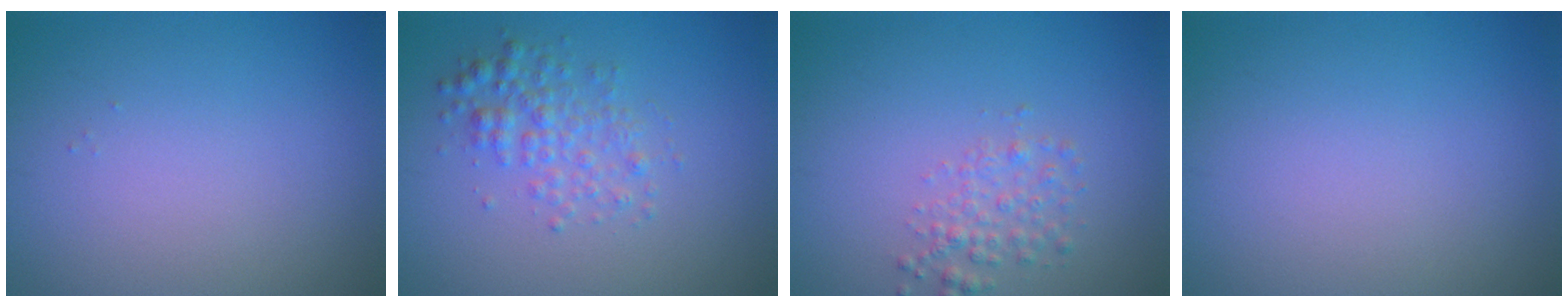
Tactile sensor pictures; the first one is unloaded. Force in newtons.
{"total": 2.6, "press": 2.6, "slide": 0.1}
{"total": 2.0, "press": 2.0, "slide": 0.1}
{"total": 0.0}